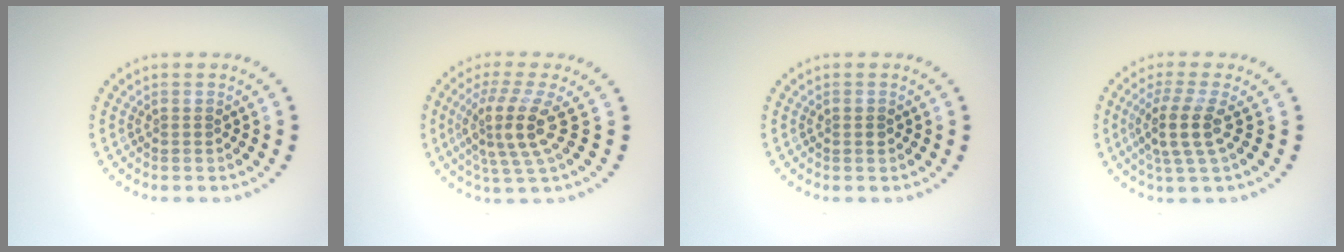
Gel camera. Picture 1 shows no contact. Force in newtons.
{"total": 4.3, "press": 3.2, "slide": 2.8}
{"total": 0.9, "press": 0.9, "slide": 0.1}
{"total": 3.6, "press": 2.8, "slide": 2.3}